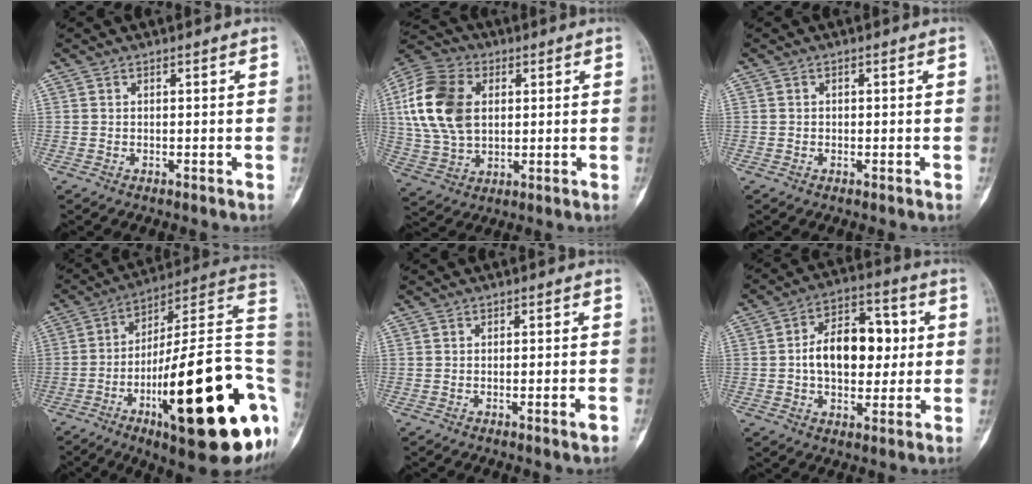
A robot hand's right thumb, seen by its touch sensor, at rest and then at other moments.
{"total": 16.8, "force": [3.2, 11.5, 11.9], "torque": [-0.227, 0.007, 0.059]}
{"total": 0.5, "force": [-0.1, 0.5, 0.0], "torque": [0.006, 0.004, -0.002]}
{"total": 33.0, "force": [-8.6, 8.5, 30.7], "torque": [-0.384, 0.041, -0.129]}
{"total": 2.4, "force": [-1.0, 0.2, 2.2], "torque": [-0.041, 0.003, -0.013]}
{"total": 14.4, "force": [0.8, 9.0, 11.1], "torque": [-0.137, 0.024, 0.008]}